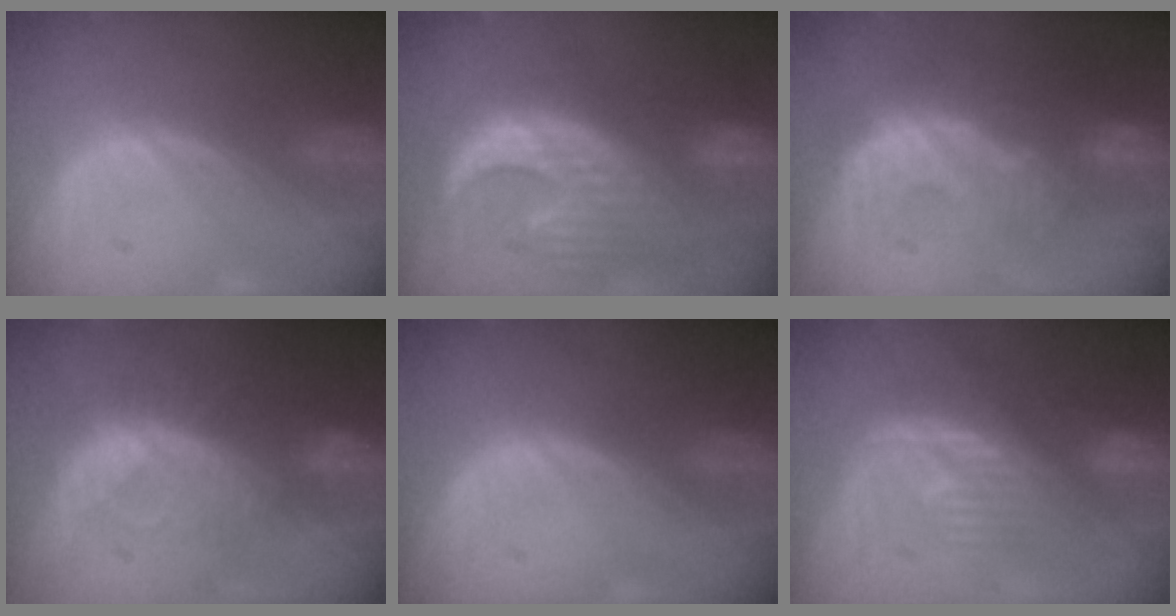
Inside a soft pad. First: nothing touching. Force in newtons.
{"total": 12.9, "press": 11.2, "slide": 6.4}
{"total": 9.0, "press": 8.9, "slide": 1.6}
{"total": 8.1, "press": 7.6, "slide": 2.8}
{"total": 0.0}
{"total": 8.0, "press": 7.9, "slide": 1.1}